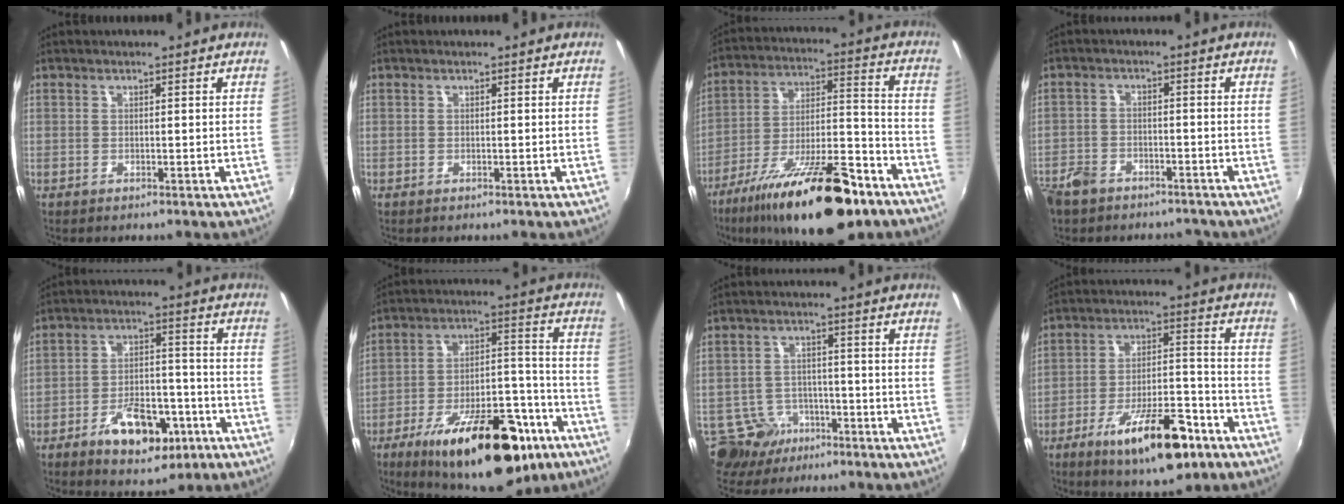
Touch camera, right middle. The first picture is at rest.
{"total": 0.0}
{"total": 24.5, "force": [-16.3, 7.2, 16.9], "torque": [-0.292, -0.029, -0.252]}
{"total": 8.9, "force": [-6.5, 5.4, 2.9], "torque": [-0.087, 0.011, -0.103]}
{"total": 11.8, "force": [-6.4, 5.8, 8.1], "torque": [-0.143, 0.016, -0.087]}
{"total": 25.5, "force": [-16.0, 9.8, 17.4], "torque": [-0.275, -0.005, -0.224]}
{"total": 6.5, "force": [-4.4, 4.7, 0.5], "torque": [-0.022, 0.020, -0.071]}
{"total": 16.3, "force": [-9.7, 5.0, 12.1], "torque": [-0.202, -0.006, -0.144]}